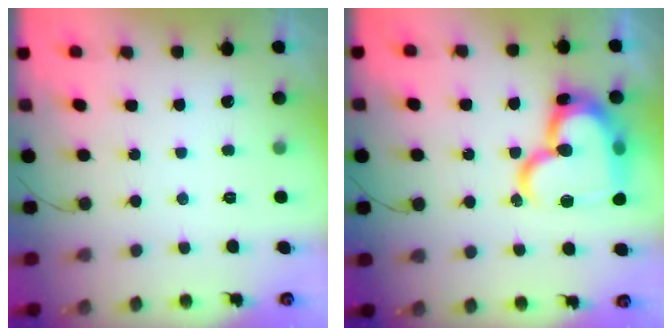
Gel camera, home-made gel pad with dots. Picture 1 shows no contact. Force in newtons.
{"total": 24.7, "press": 24.7, "slide": 2.1}